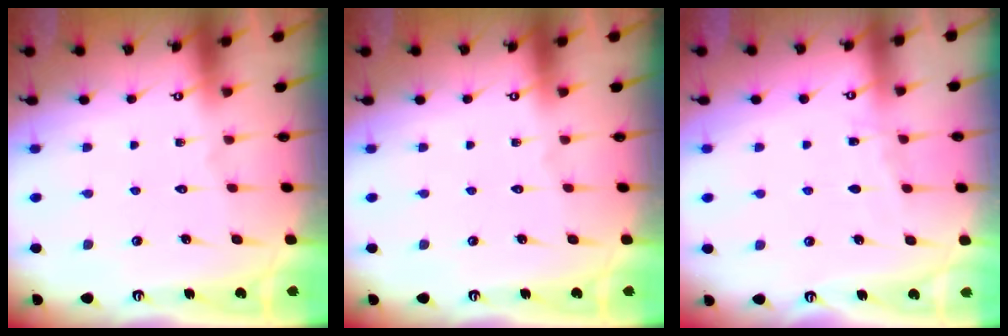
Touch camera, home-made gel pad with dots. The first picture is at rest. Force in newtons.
{"total": 0.0}
{"total": 2.8, "press": 2.8, "slide": 0.4}